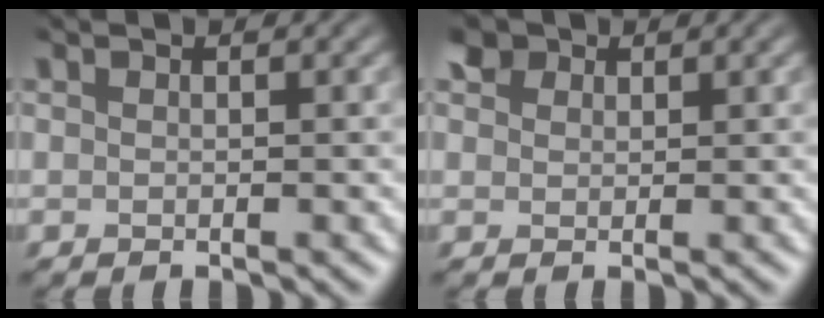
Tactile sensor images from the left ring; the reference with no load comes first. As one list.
[{"total": 2.2, "force": [1.3, 1.5, 0.8], "torque": [-0.025, -0.001, 0.025]}]